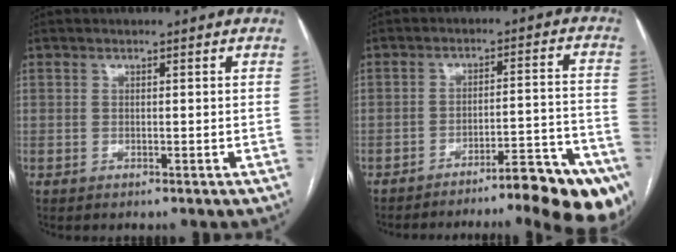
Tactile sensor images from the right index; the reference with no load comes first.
{"total": 16.0, "force": [-12.6, 1.5, 9.8], "torque": [-0.060, 0.037, -0.167]}